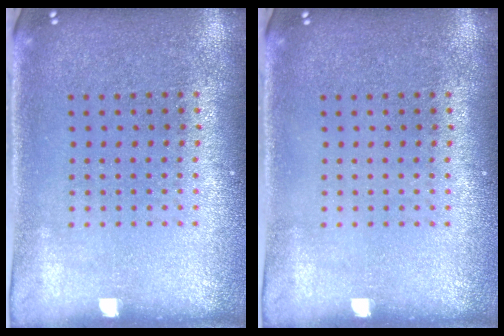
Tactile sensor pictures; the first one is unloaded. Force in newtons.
{"total": 0.0}